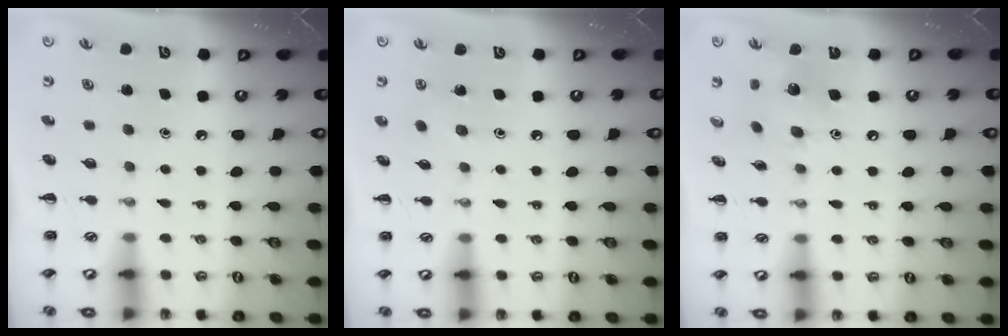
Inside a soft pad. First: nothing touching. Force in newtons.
{"total": 2.9, "press": 2.7, "slide": 0.8}
{"total": 6.9, "press": 6.7, "slide": 1.5}